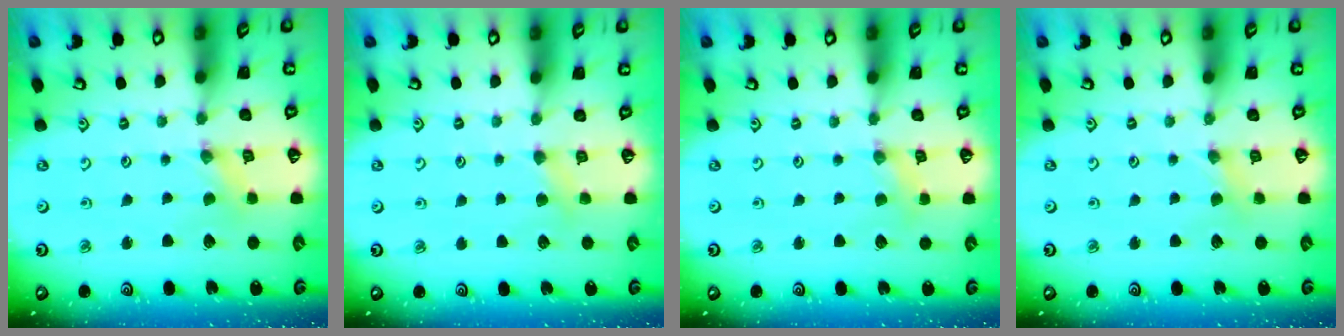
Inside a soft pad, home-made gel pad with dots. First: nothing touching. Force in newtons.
{"total": 3.7, "press": 3.7, "slide": 0.5}
{"total": 2.4, "press": 2.3, "slide": 0.3}
{"total": 2.1, "press": 2.0, "slide": 0.4}